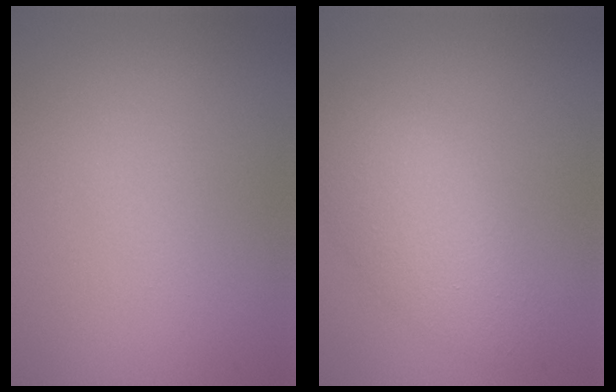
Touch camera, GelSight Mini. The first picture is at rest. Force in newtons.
{"total": 3.4, "press": 3.4, "slide": 0.0}